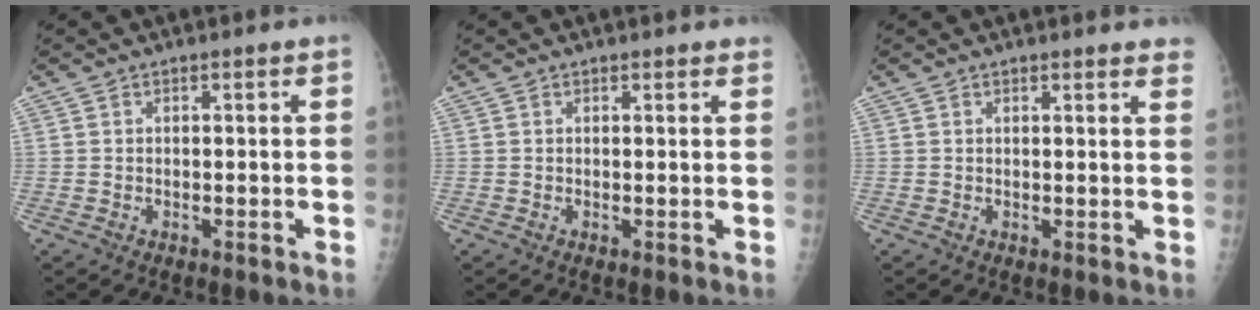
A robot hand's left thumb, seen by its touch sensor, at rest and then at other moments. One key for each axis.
{"total": 1.9, "fx": 1.7, "fy": 0.5, "fz": 0.6, "tx": 0.001, "ty": -0.002, "tz": 0.016}
{"total": 5.4, "fx": 5.0, "fy": 0.9, "fz": 1.9, "tx": 0.000, "ty": -0.015, "tz": 0.041}